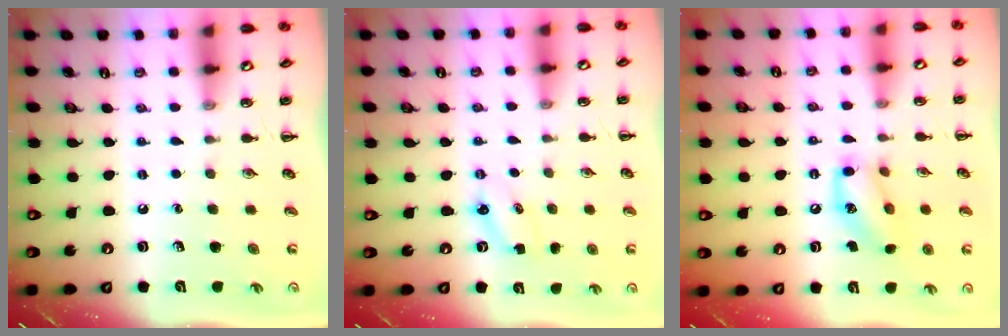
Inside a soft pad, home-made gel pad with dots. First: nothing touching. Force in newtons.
{"total": 2.9, "press": 2.8, "slide": 0.7}
{"total": 12.5, "press": 12.4, "slide": 2.0}